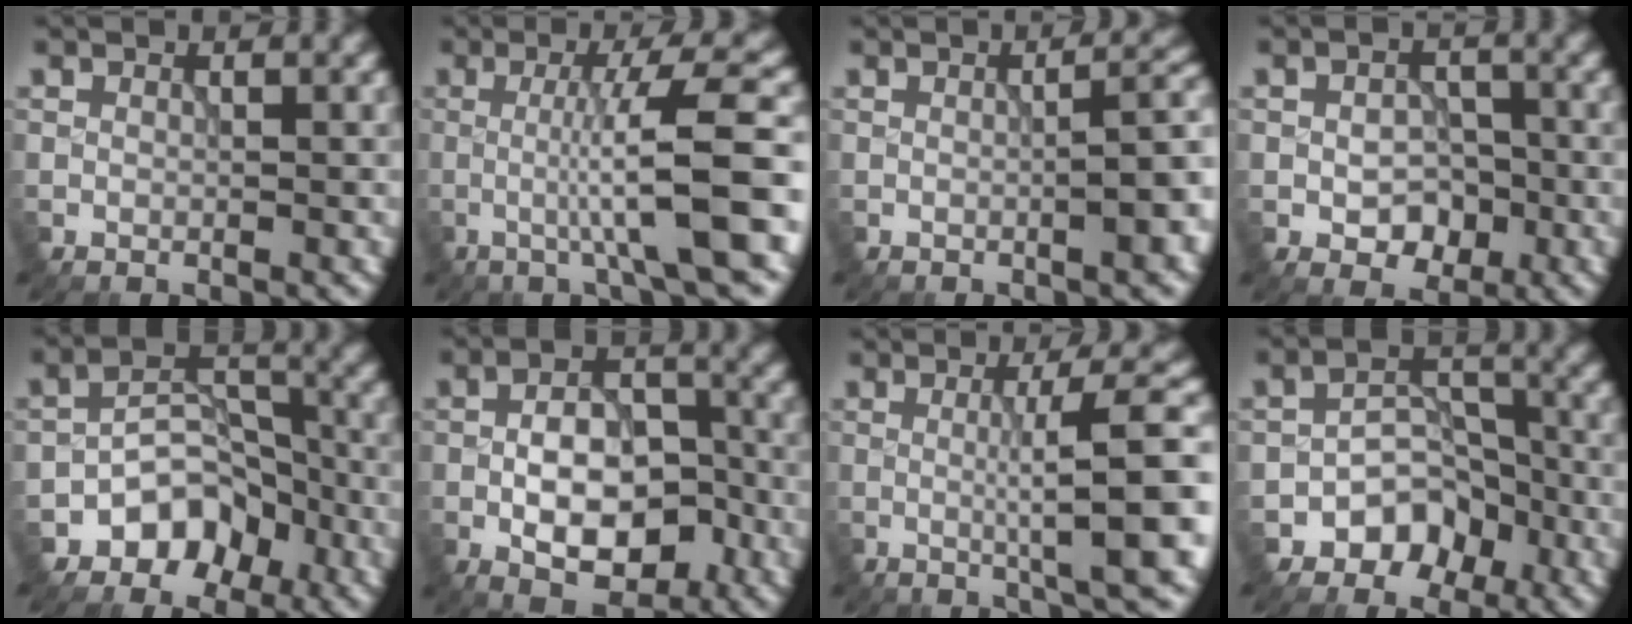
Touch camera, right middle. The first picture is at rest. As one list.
[{"total": 8.7, "force": [-1.2, 1.2, 8.5], "torque": [-0.121, 0.010, -0.023]}, {"total": 5.3, "force": [-0.4, 1.6, 5.1], "torque": [-0.053, 0.002, 0.003]}, {"total": 3.7, "force": [-1.1, 2.6, 2.4], "torque": [-0.035, -0.006, -0.017]}, {"total": 5.3, "force": [-3.1, 3.6, 2.4], "torque": [-0.020, 0.004, -0.055]}, {"total": 7.4, "force": [-2.4, 4.0, 5.8], "torque": [-0.088, 0.009, -0.043]}, {"total": 8.2, "force": [-0.1, 1.4, 8.1], "torque": [-0.109, 0.006, -0.002]}, {"total": 4.8, "force": [-2.8, 3.3, 2.0], "torque": [-0.015, 0.001, -0.051]}]